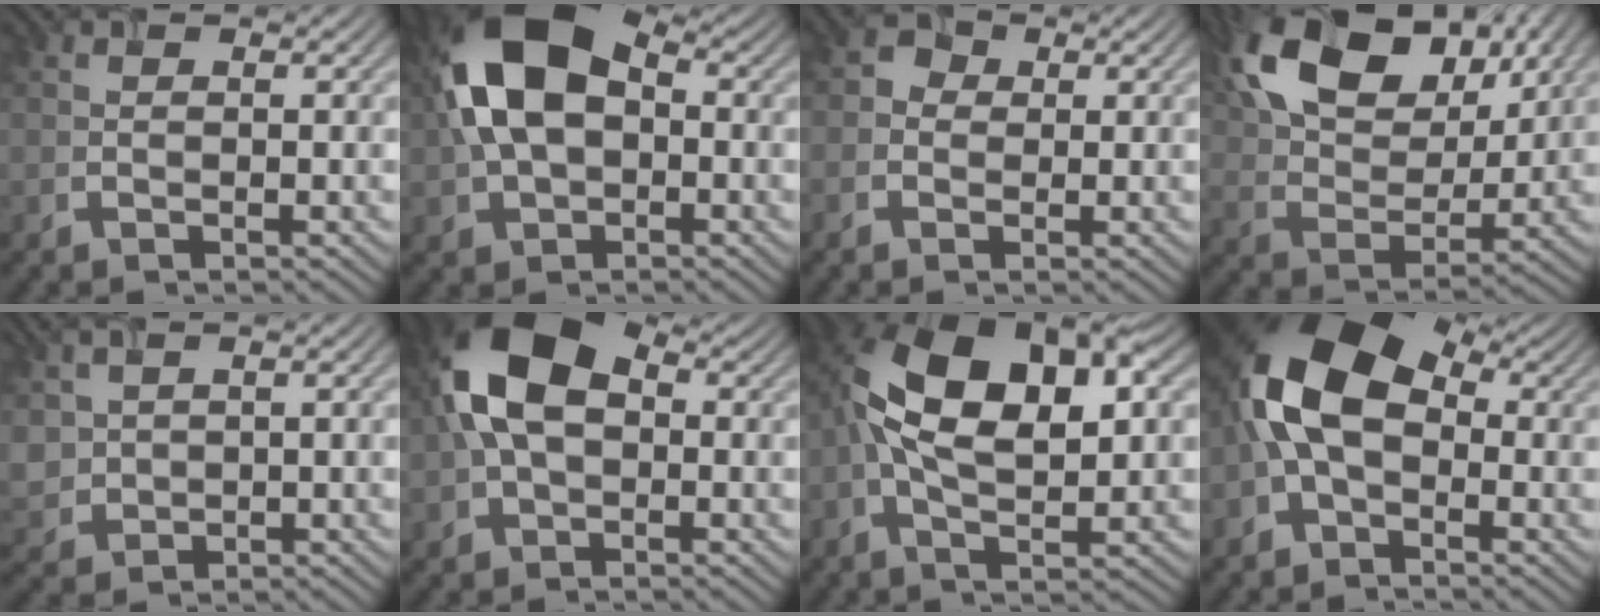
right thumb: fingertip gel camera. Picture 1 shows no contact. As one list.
[{"total": 14.0, "force": [1.1, 9.1, 10.6], "torque": [-0.227, 0.011, 0.010]}, {"total": 1.8, "force": [-0.5, 1.7, 0.3], "torque": [-0.002, -0.002, -0.014]}, {"total": 15.5, "force": [7.6, 9.3, 9.8], "torque": [-0.205, 0.011, 0.137]}, {"total": 5.1, "force": [1.6, 3.5, 3.2], "torque": [-0.102, -0.008, 0.043]}, {"total": 12.1, "force": [1.3, 7.8, 9.1], "torque": [-0.196, 0.013, 0.012]}, {"total": 13.8, "force": [2.5, 7.4, 11.3], "torque": [-0.229, -0.001, 0.043]}, {"total": 12.3, "force": [-0.3, 7.9, 9.5], "torque": [-0.213, 0.014, -0.025]}]